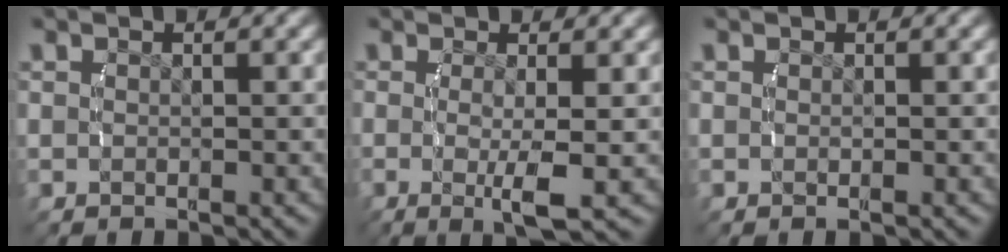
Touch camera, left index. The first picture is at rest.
{"total": 3.7, "force": [-0.8, 0.4, 3.6], "torque": [-0.067, -0.021, -0.007]}
{"total": 0.0}